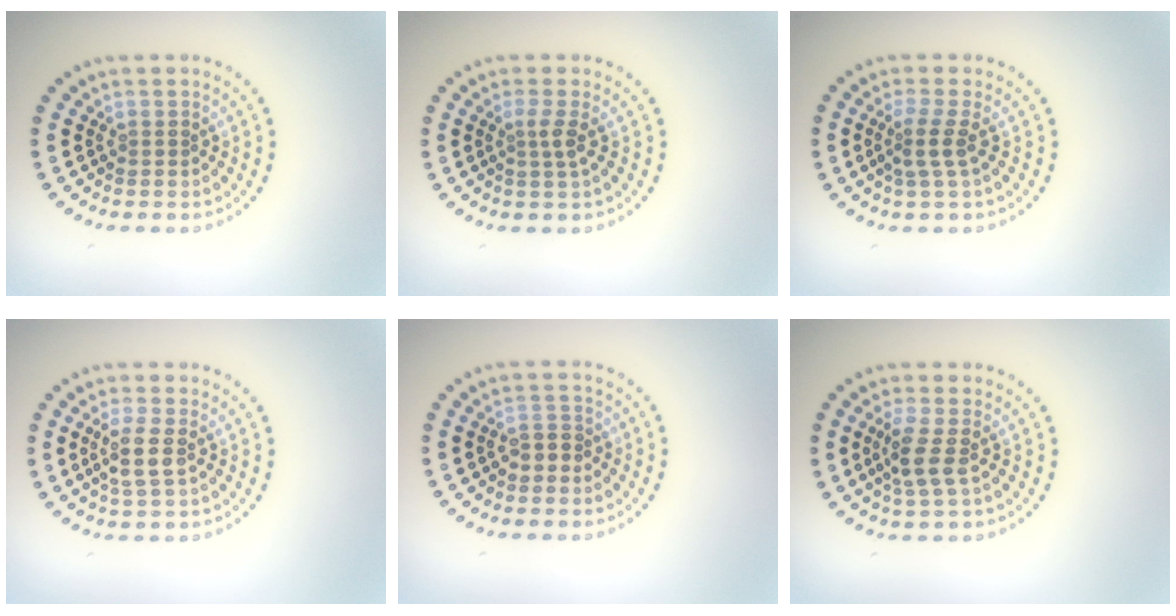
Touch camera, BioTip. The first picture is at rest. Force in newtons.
{"total": 1.5, "press": 1.0, "slide": 1.1}
{"total": 2.0, "press": 1.5, "slide": 1.3}
{"total": 2.5, "press": 2.1, "slide": 1.2}
{"total": 1.7, "press": 1.5, "slide": 0.7}
{"total": 2.5, "press": 2.1, "slide": 1.5}